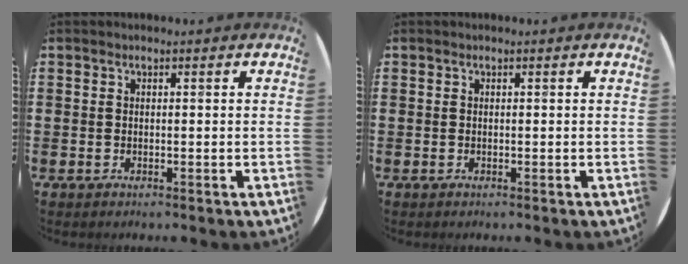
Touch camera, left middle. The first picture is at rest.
{"total": 0.0}